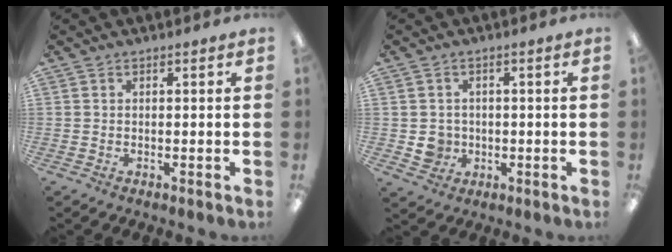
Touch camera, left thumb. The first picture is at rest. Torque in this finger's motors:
{"motor_torque": [-0.02, 0.03, 0.14, -0.12, 0.00]}